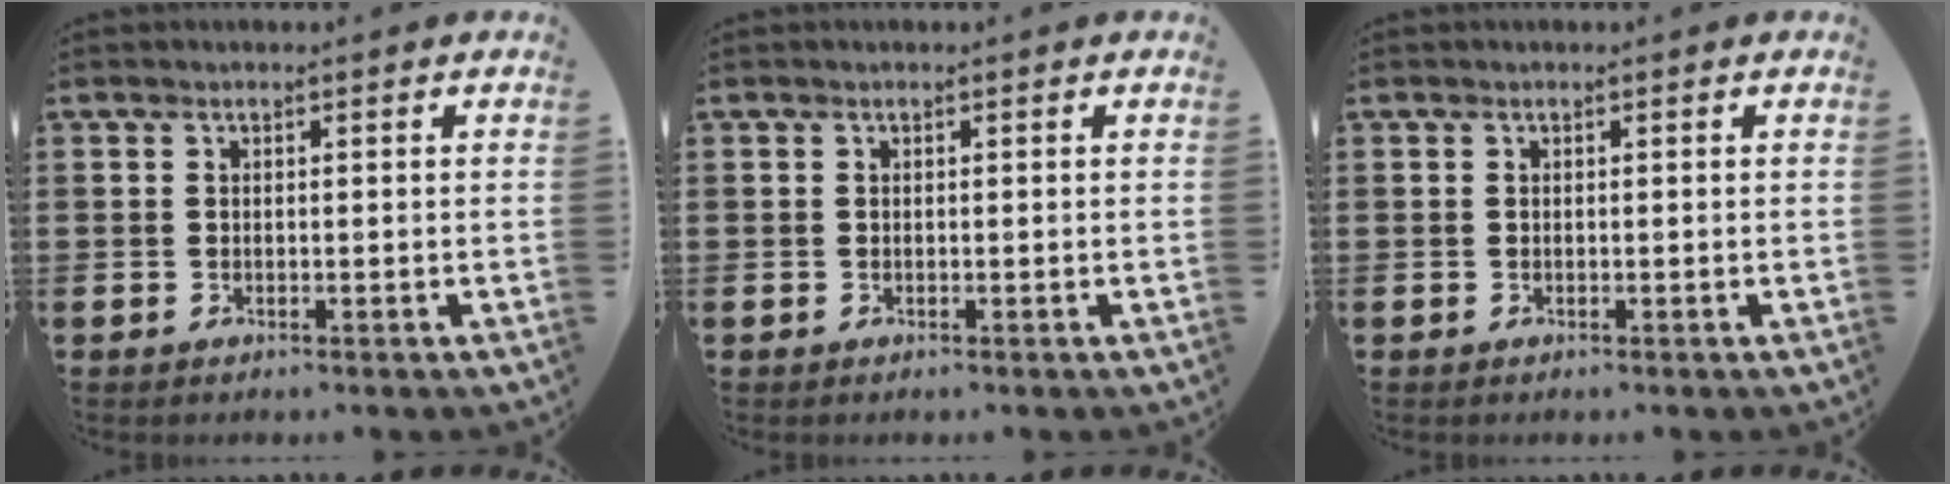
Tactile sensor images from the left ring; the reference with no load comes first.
{"total": 0.0}
{"total": 0.0}